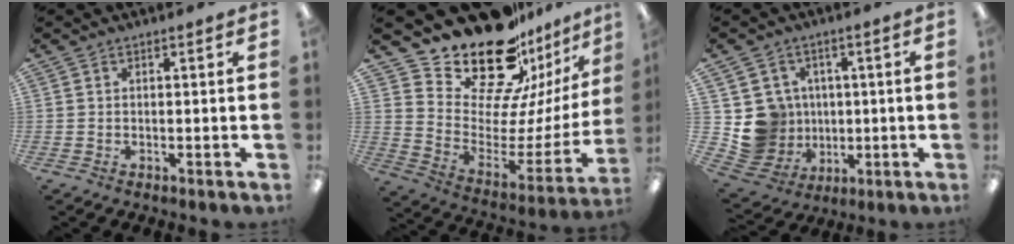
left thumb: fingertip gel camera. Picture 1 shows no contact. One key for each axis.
{"total": 25.2, "fx": 20.6, "fy": 10.7, "fz": 9.8, "tx": -0.153, "ty": -0.156, "tz": 0.373}
{"total": 10.1, "fx": 0.7, "fy": 9.9, "fz": 1.5, "tx": -0.059, "ty": -0.010, "tz": 0.028}